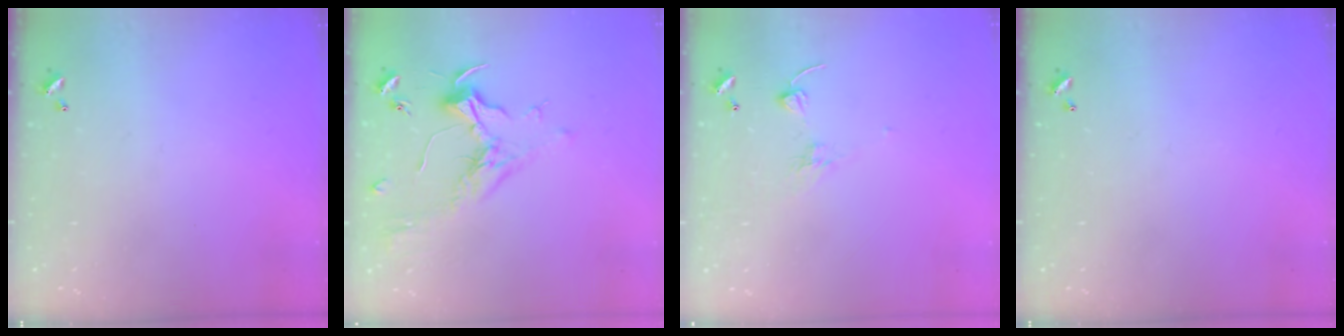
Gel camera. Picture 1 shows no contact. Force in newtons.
{"total": 2.0, "press": 1.9, "slide": 0.7}
{"total": 1.7, "press": 1.5, "slide": 0.7}
{"total": 0.0}